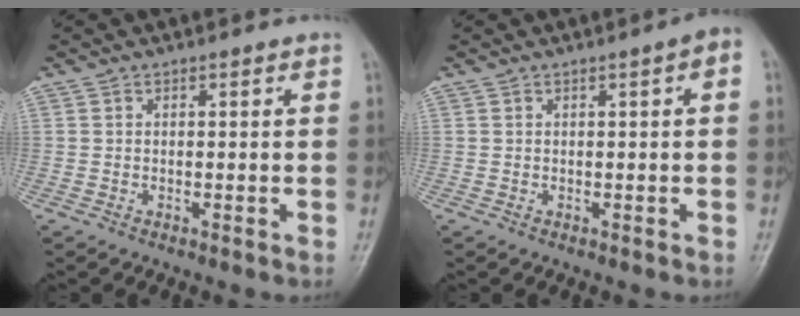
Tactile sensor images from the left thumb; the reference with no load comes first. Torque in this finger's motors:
{"motor_torque": [2.46, 2.55, 1.68, -1.09, 0.00]}